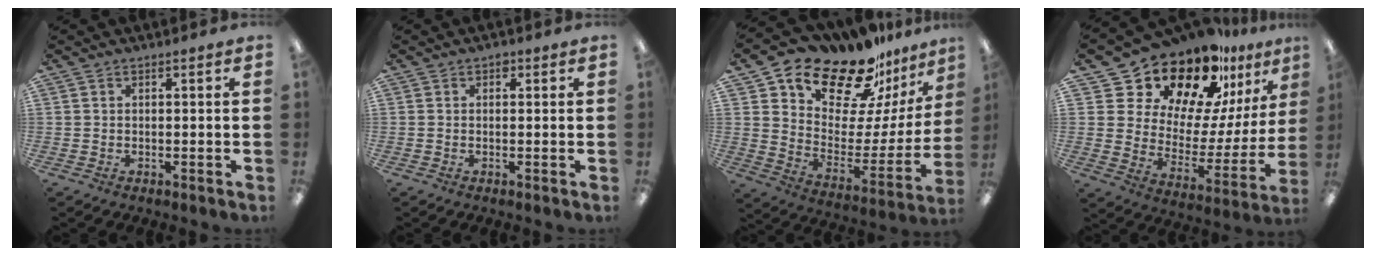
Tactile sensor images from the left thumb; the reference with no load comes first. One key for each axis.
{"total": 1.1, "fx": 0.5, "fy": 0.8, "fz": 0.5, "tx": -0.002, "ty": 0.000, "tz": 0.007}
{"total": 21.2, "fx": 17.8, "fy": 8.3, "fz": 8.1, "tx": -0.131, "ty": -0.138, "tz": 0.302}
{"total": 22.8, "fx": 19.3, "fy": 8.8, "fz": 8.3, "tx": -0.149, "ty": -0.146, "tz": 0.344}